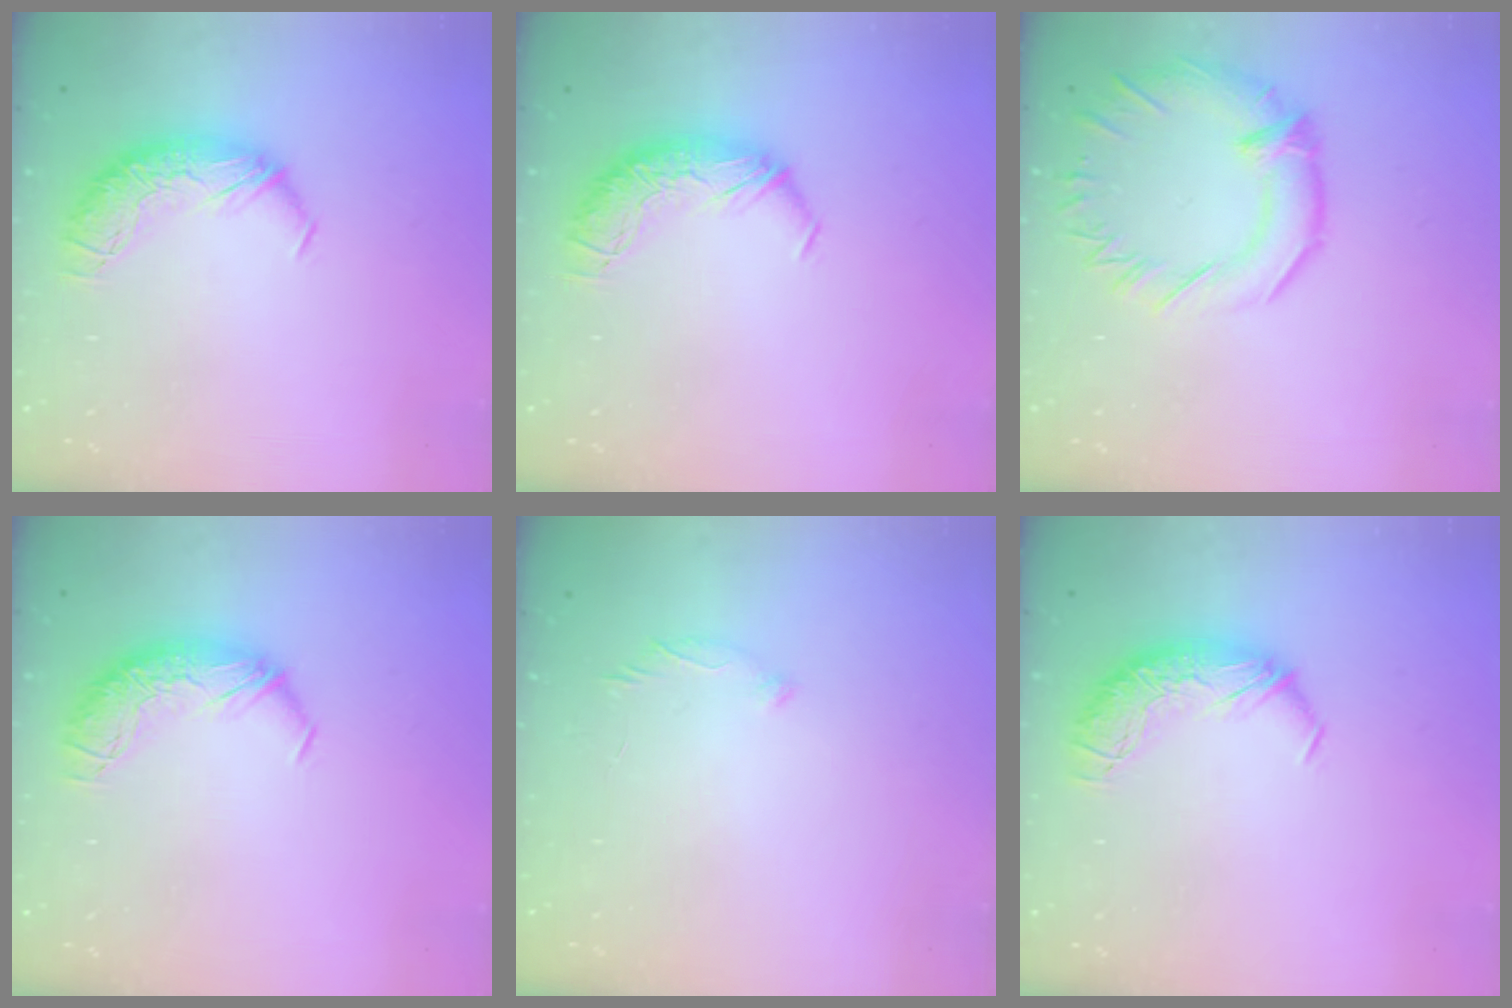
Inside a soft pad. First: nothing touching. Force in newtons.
{"total": 0.0}
{"total": 4.5, "press": 4.0, "slide": 2.1}
{"total": 0.0}
{"total": 7.4, "press": 7.4, "slide": 0.9}
{"total": 0.0}